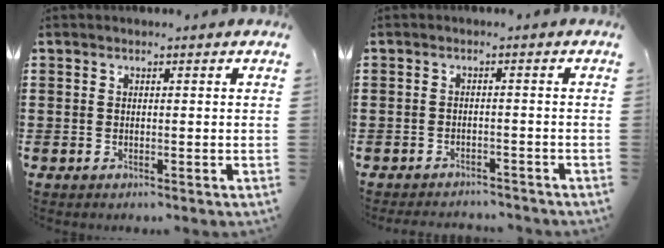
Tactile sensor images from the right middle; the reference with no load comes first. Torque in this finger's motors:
{"motor_torque": [0.01, -0.01, 0.01, 0.05]}